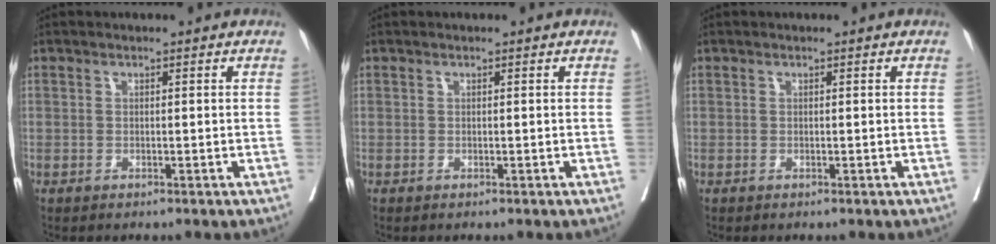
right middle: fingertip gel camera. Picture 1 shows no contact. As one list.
[{"total": 0.0}, {"total": 0.0}]